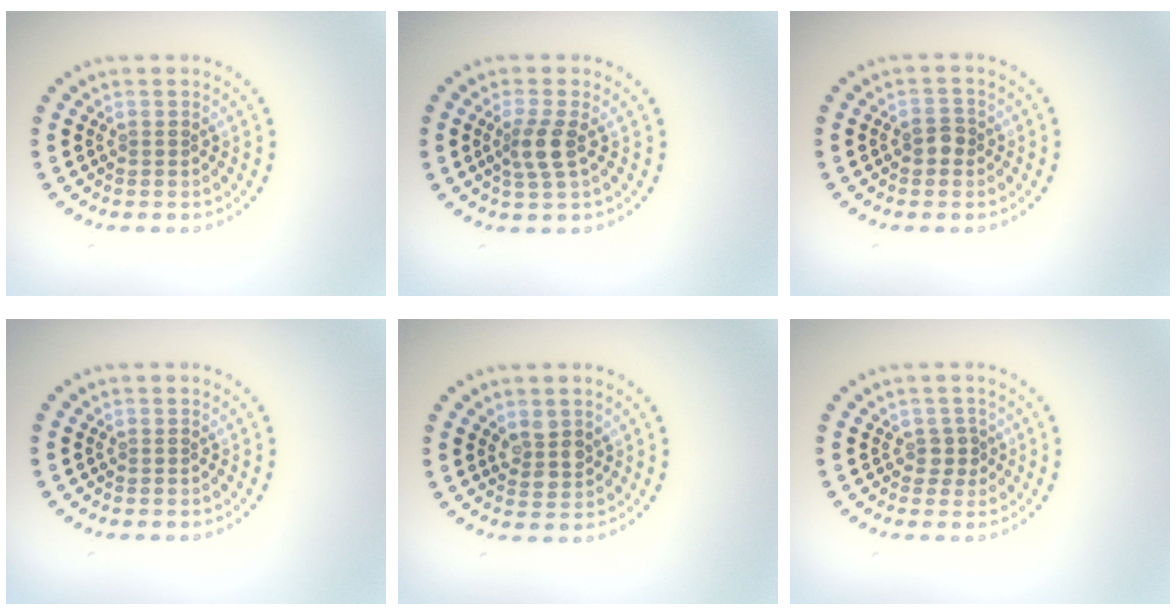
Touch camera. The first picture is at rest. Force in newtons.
{"total": 2.5, "press": 2.0, "slide": 1.5}
{"total": 1.5, "press": 1.5, "slide": 0.4}
{"total": 0.0}
{"total": 2.2, "press": 2.0, "slide": 1.0}
{"total": 1.4, "press": 1.2, "slide": 0.9}